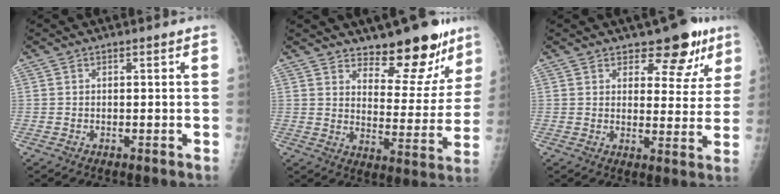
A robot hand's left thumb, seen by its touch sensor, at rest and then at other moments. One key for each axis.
{"total": 14.1, "fx": 11.0, "fy": 5.5, "fz": 6.8, "tx": -0.037, "ty": -0.091, "tz": 0.157}
{"total": 9.6, "fx": 6.4, "fy": 5.0, "fz": 5.0, "tx": -0.020, "ty": -0.033, "tz": 0.082}